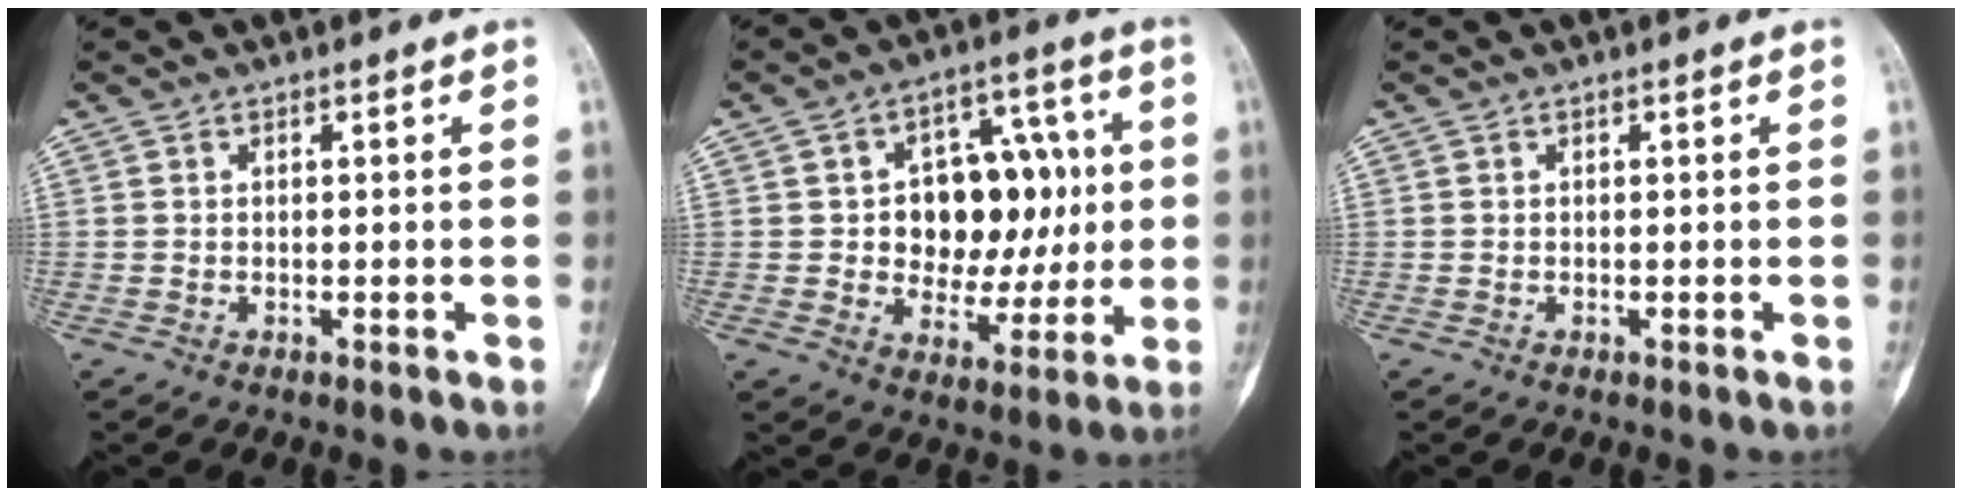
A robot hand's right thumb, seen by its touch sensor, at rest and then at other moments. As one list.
[{"total": 15.8, "force": [1.2, 11.0, 11.3], "torque": [-0.103, 0.022, 0.025]}, {"total": 0.0}]